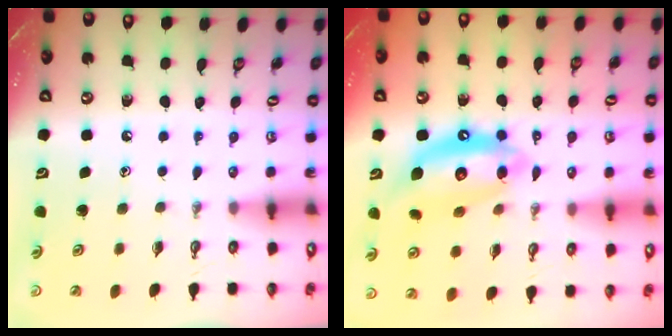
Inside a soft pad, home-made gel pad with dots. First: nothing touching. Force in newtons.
{"total": 14.6, "press": 14.5, "slide": 1.8}